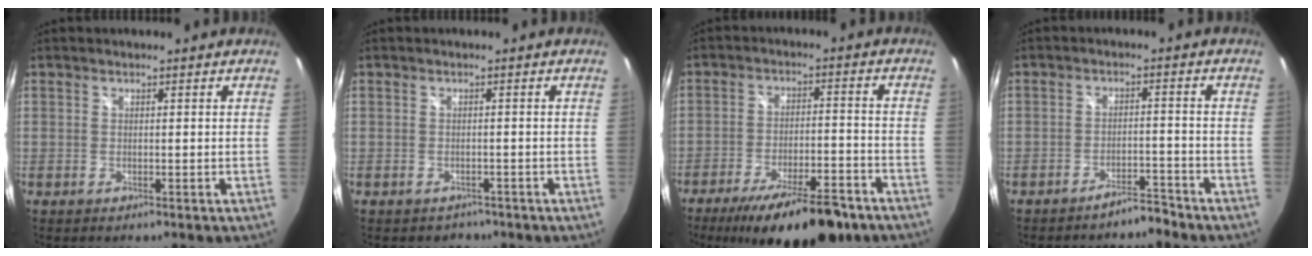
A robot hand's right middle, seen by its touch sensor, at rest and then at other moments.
{"total": 2.6, "force": [-1.8, 1.8, 0.3], "torque": [-0.010, -0.004, -0.023]}
{"total": 18.1, "force": [-13.6, 5.0, 10.9], "torque": [-0.187, -0.028, -0.198]}
{"total": 3.7, "force": [-3.5, 0.6, 0.9], "torque": [-0.023, 0.003, -0.051]}